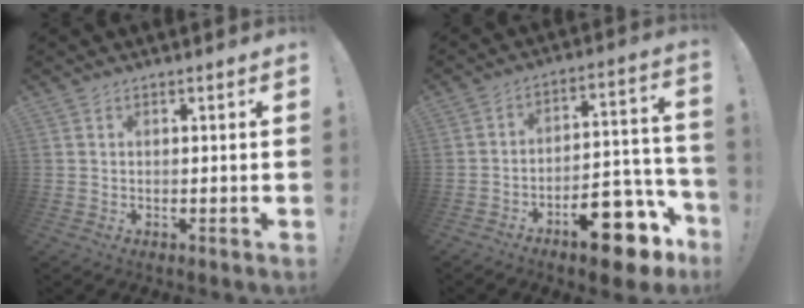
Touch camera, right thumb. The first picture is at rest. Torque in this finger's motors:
{"motor_torque": [2.21, 2.01, 1.27, -1.54, 0.40]}